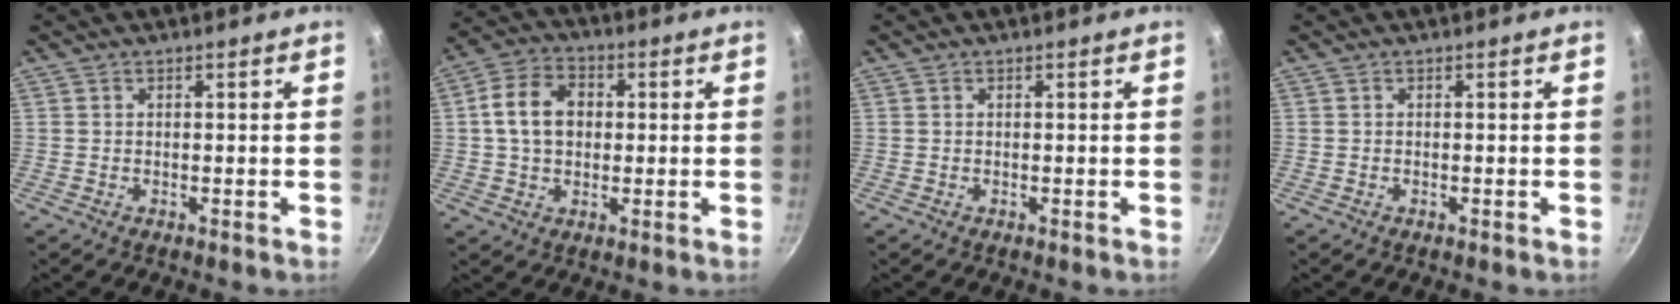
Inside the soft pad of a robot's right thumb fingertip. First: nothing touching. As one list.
[{"total": 9.7, "force": [1.0, 7.3, 6.3], "torque": [-0.097, 0.017, 0.008]}, {"total": 0.0}, {"total": 0.0}]